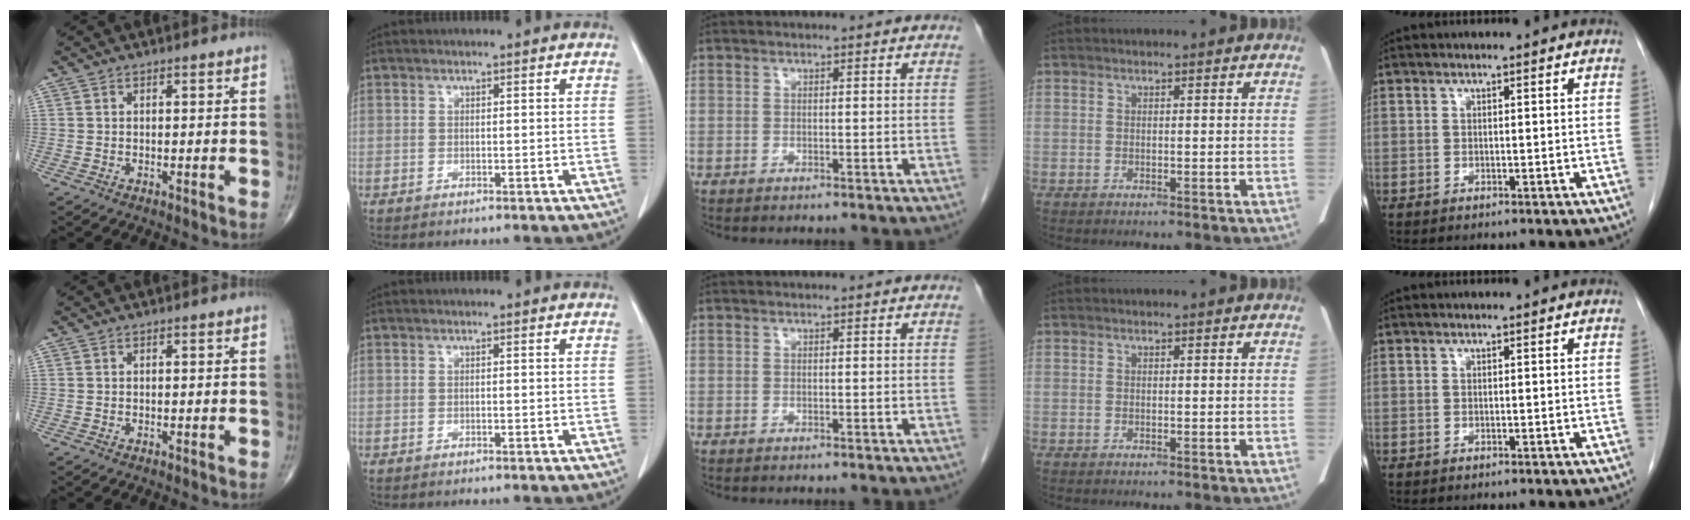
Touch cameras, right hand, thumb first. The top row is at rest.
{}